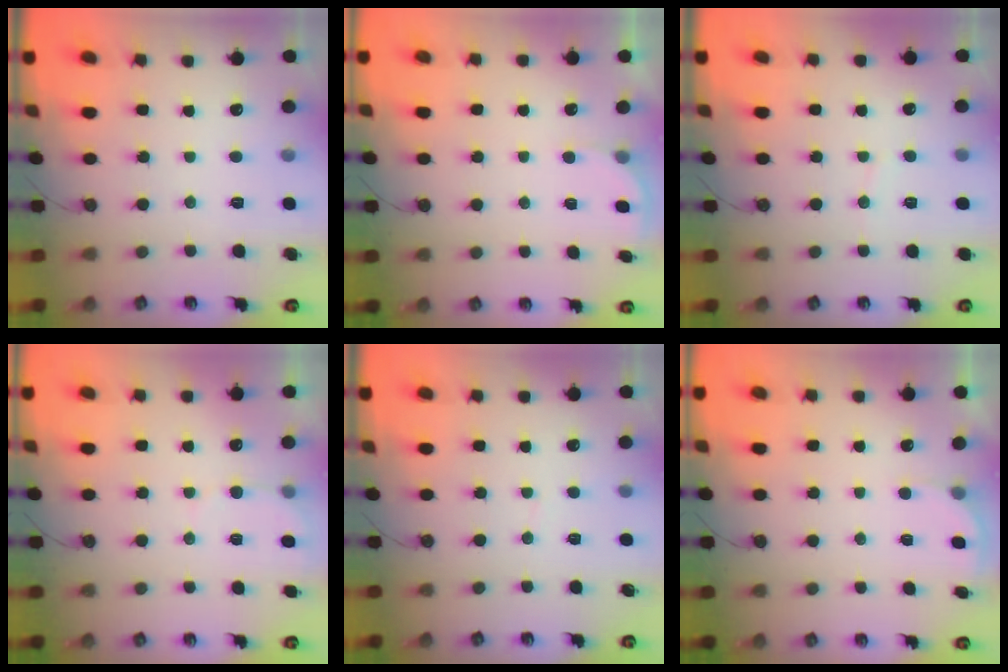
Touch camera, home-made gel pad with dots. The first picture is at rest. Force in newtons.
{"total": 2.3, "press": 2.3, "slide": 0.5}
{"total": 2.5, "press": 2.5, "slide": 0.2}
{"total": 4.9, "press": 4.8, "slide": 1.3}
{"total": 2.0, "press": 2.0, "slide": 0.1}
{"total": 2.3, "press": 2.3, "slide": 0.5}